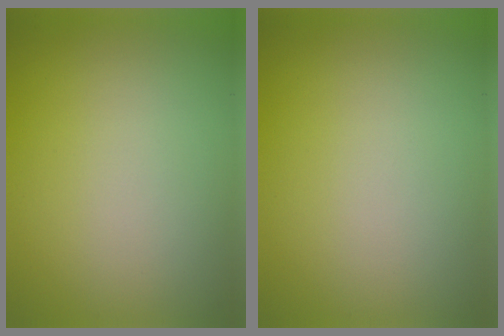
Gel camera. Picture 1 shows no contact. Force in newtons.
{"total": 0.0}